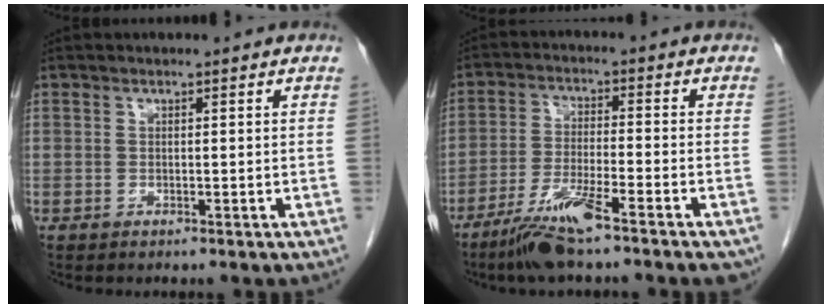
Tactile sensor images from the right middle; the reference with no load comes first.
{"total": 9.6, "force": [-6.4, 0.3, 7.2], "torque": [-0.136, -0.021, -0.117]}